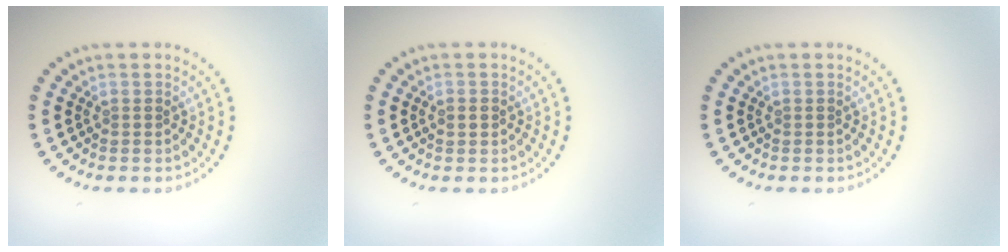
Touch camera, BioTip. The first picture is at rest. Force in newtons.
{"total": 1.3, "press": 1.3, "slide": 0.0}
{"total": 0.0}